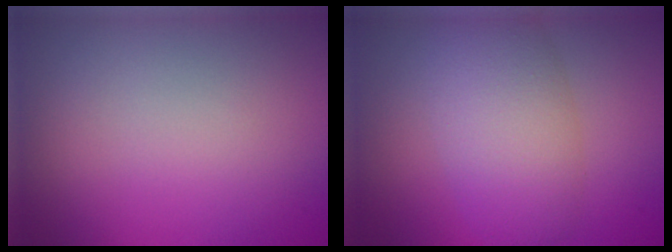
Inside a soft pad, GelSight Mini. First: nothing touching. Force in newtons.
{"total": 6.1, "press": 6.1, "slide": 0.3}